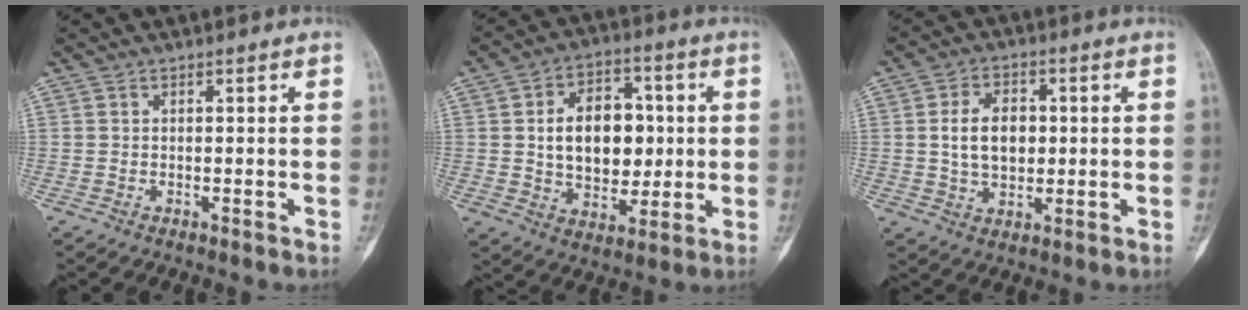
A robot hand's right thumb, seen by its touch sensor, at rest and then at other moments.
{"total": 15.1, "force": [1.4, 10.3, 10.9], "torque": [-0.122, 0.008, 0.028]}
{"total": 8.7, "force": [0.9, 5.9, 6.3], "torque": [-0.086, 0.003, 0.018]}